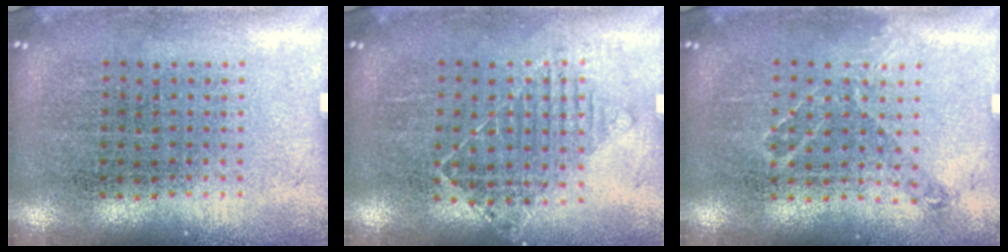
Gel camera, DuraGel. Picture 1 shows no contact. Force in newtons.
{"total": 1.1, "press": 1.0, "slide": 0.4}
{"total": 0.8, "press": 0.8, "slide": 0.3}